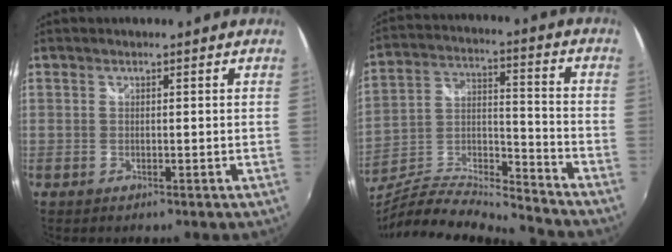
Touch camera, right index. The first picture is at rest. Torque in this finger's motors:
{"motor_torque": [0.07, -0.13, -0.52, -0.09]}